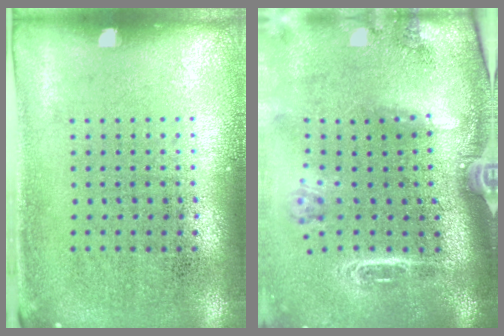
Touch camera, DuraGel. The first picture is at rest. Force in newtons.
{"total": 2.9, "press": 2.0, "slide": 2.1}